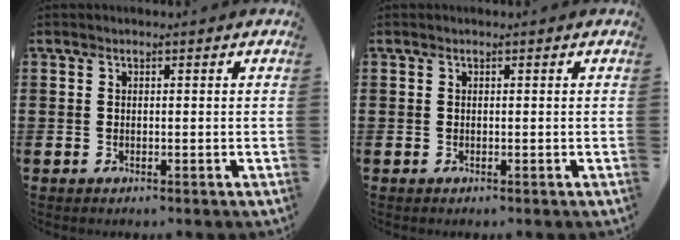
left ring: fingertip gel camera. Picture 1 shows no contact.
{"total": 0.0}